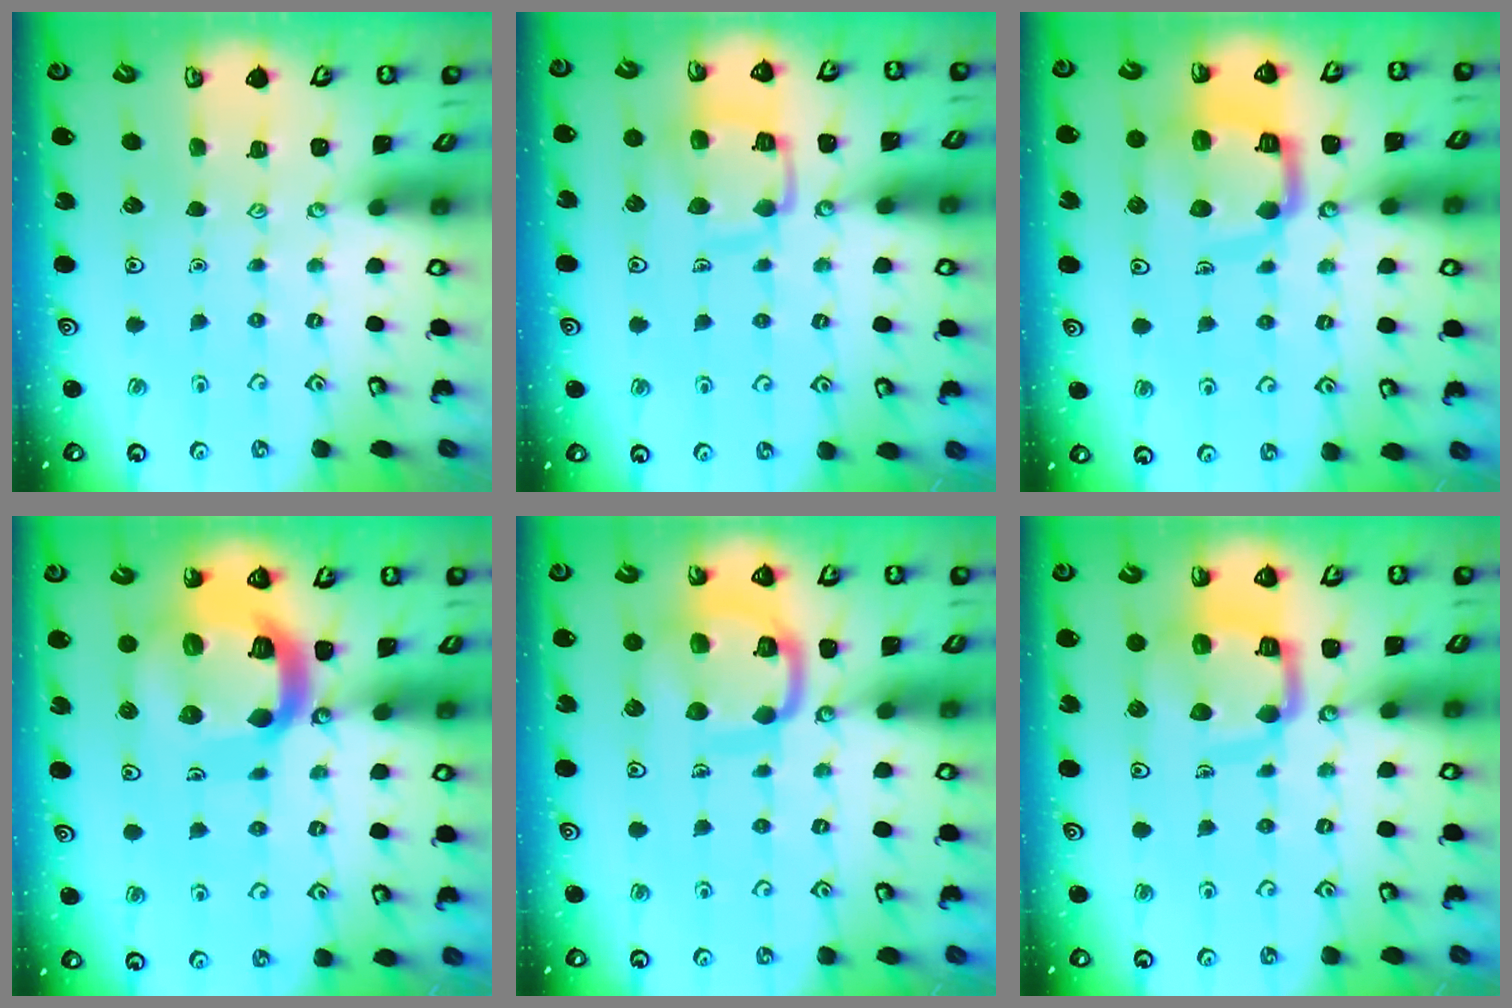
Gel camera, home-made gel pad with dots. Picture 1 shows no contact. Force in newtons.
{"total": 13.0, "press": 12.9, "slide": 1.5}
{"total": 13.0, "press": 12.9, "slide": 1.5}
{"total": 20.6, "press": 20.4, "slide": 2.4}
{"total": 14.0, "press": 13.9, "slide": 1.4}
{"total": 12.3, "press": 12.2, "slide": 1.4}